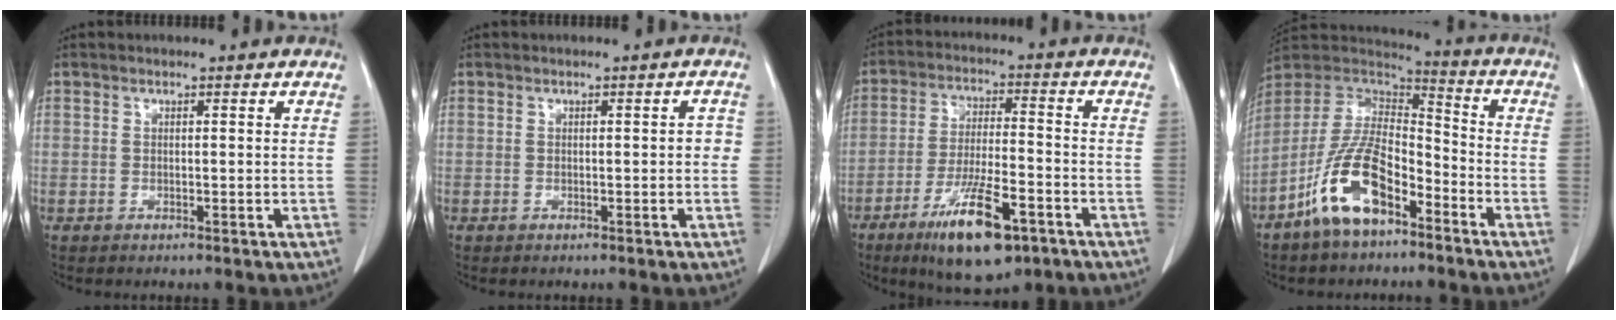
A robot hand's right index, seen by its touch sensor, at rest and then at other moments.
{"total": 1.4, "force": [-0.2, 0.7, 1.3], "torque": [-0.006, 0.005, -0.003]}
{"total": 13.0, "force": [-7.3, 3.2, 10.3], "torque": [-0.187, -0.016, -0.118]}
{"total": 13.1, "force": [-7.4, 5.4, 9.4], "torque": [-0.189, 0.008, -0.141]}